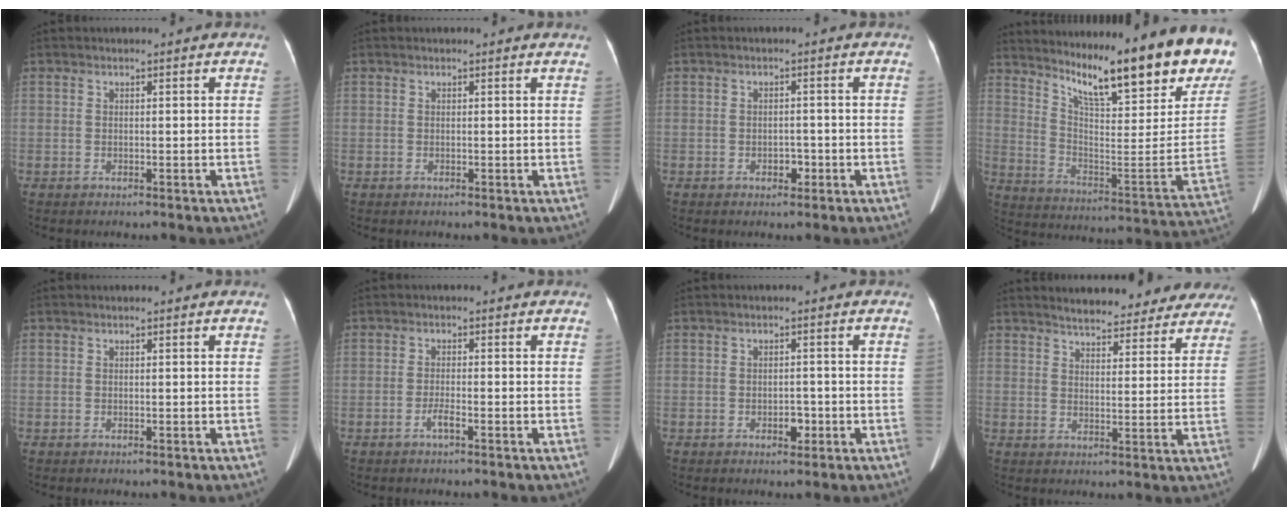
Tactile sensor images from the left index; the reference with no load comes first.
{"total": 1.7, "force": [1.7, 0.0, 0.4], "torque": [-0.006, -0.012, 0.006]}
{"total": 1.9, "force": [-1.4, 1.1, 0.7], "torque": [-0.009, -0.015, -0.020]}
{"total": 24.5, "force": [19.7, 2.6, 14.3], "torque": [-0.234, -0.093, 0.269]}
{"total": 0.0}
{"total": 1.7, "force": [-1.5, 0.0, 0.8], "torque": [-0.017, -0.017, -0.030]}
{"total": 2.1, "force": [-1.5, 1.2, 1.0], "torque": [-0.012, -0.015, -0.021]}
{"total": 16.6, "force": [15.0, 4.4, 5.6], "torque": [-0.055, -0.018, 0.172]}